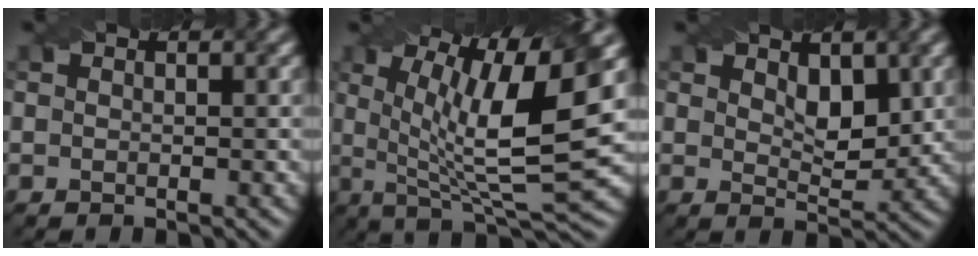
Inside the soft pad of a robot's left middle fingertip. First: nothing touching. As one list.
[{"total": 12.2, "force": [2.3, 3.1, 11.5], "torque": [-0.187, -0.004, 0.040]}, {"total": 3.0, "force": [1.5, 1.5, 2.1], "torque": [-0.034, -0.007, 0.029]}]